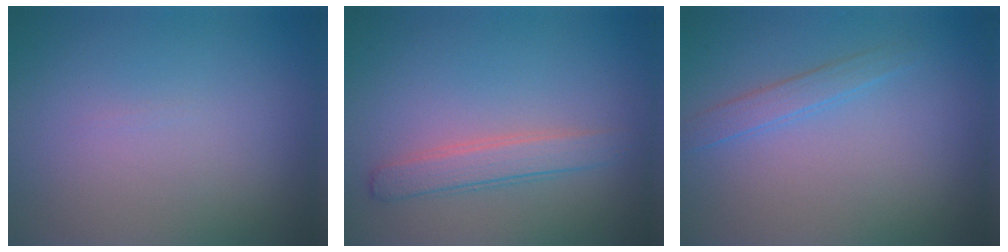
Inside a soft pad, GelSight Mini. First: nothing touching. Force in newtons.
{"total": 2.2, "press": 2.2, "slide": 0.1}
{"total": 1.5, "press": 1.5, "slide": 0.1}